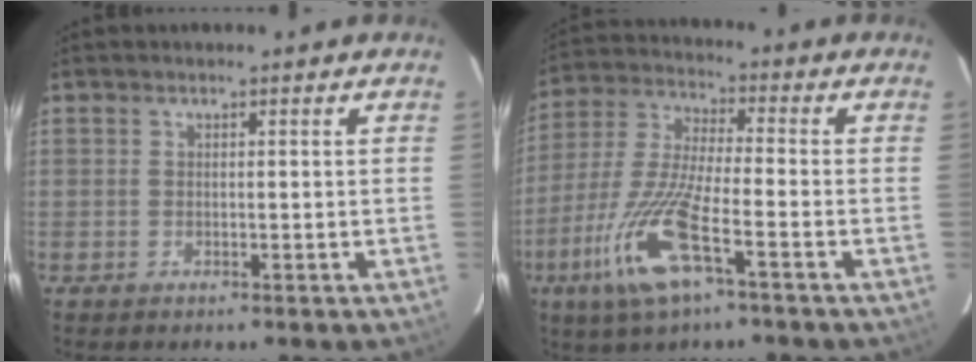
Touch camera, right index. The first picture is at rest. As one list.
[{"total": 14.6, "force": [-6.9, 3.1, 12.5], "torque": [-0.281, -0.015, -0.139]}]